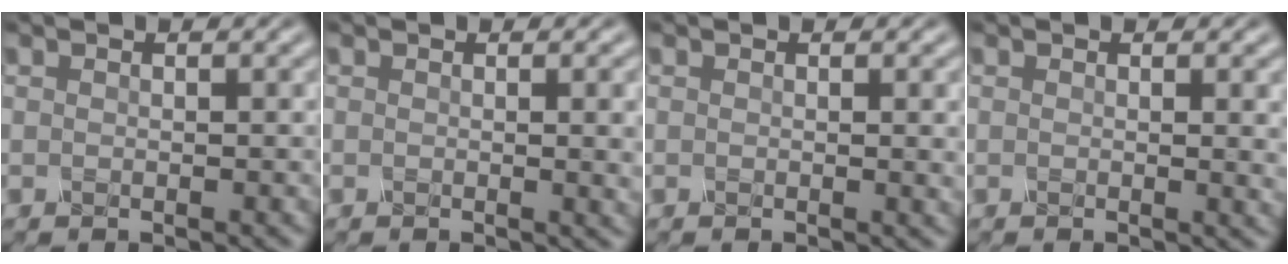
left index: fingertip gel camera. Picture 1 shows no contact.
{"total": 4.3, "force": [0.3, 1.6, 4.0], "torque": [-0.028, 0.005, 0.005]}
{"total": 2.7, "force": [0.3, 0.9, 2.5], "torque": [-0.019, 0.002, 0.001]}
{"total": 2.9, "force": [0.4, 1.0, 2.7], "torque": [-0.022, 0.001, 0.003]}